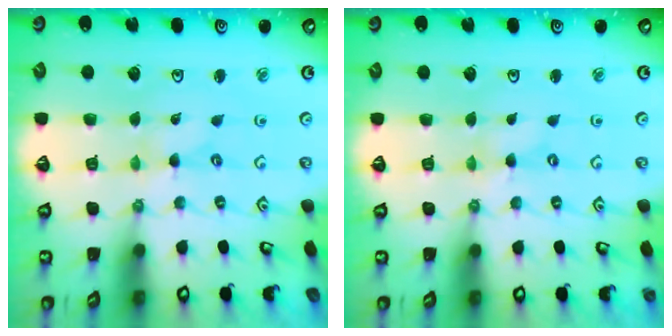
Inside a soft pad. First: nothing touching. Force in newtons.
{"total": 0.0}